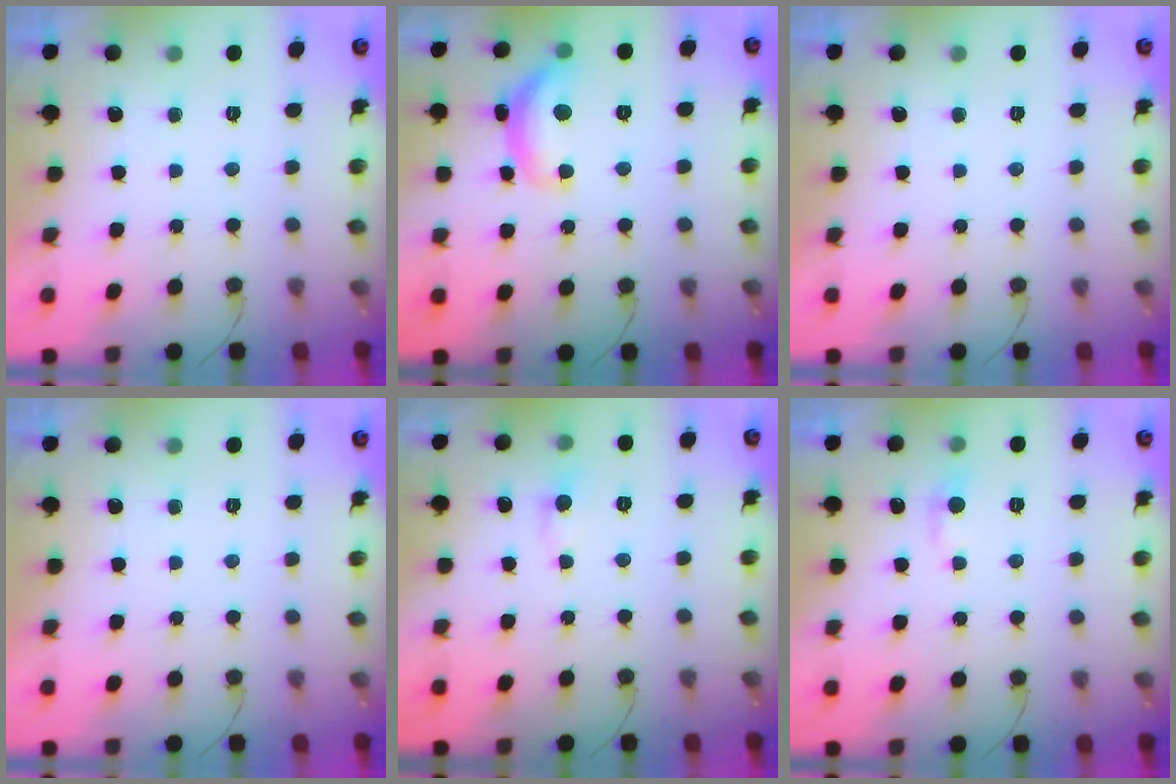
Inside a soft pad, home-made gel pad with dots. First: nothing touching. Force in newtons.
{"total": 12.6, "press": 12.6, "slide": 0.7}
{"total": 0.0}
{"total": 0.0}
{"total": 4.9, "press": 4.9, "slide": 0.6}
{"total": 4.3, "press": 4.2, "slide": 0.6}